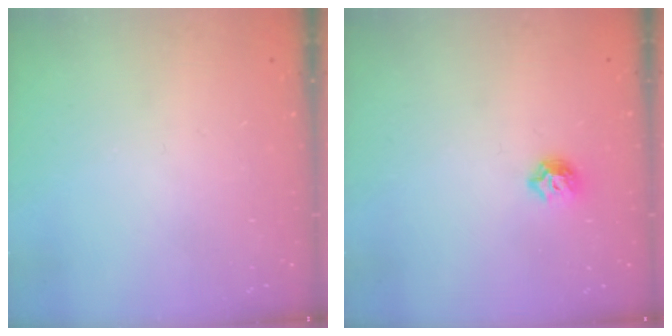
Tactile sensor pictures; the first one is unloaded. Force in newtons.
{"total": 6.0, "press": 5.9, "slide": 0.8}